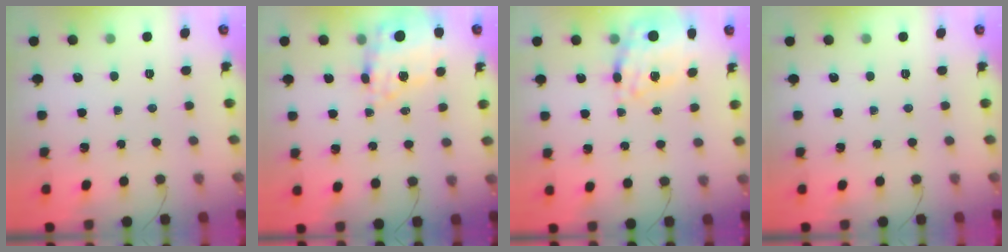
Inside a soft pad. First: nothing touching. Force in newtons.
{"total": 9.6, "press": 9.2, "slide": 2.9}
{"total": 18.2, "press": 17.8, "slide": 3.9}
{"total": 0.0}